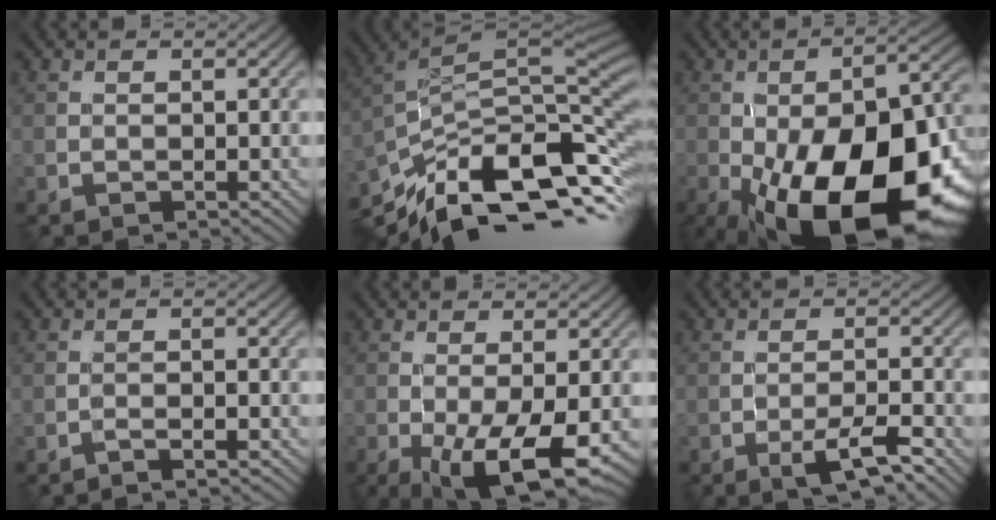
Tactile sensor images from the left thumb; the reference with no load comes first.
{"total": 14.9, "force": [-8.0, 5.3, 11.4], "torque": [-0.241, 0.001, -0.138]}
{"total": 23.2, "force": [-9.6, 11.0, 18.1], "torque": [-0.290, -0.062, -0.117]}
{"total": 1.6, "force": [-1.3, 0.2, 0.9], "torque": [-0.007, 0.005, -0.035]}
{"total": 8.6, "force": [-3.3, 3.1, 7.4], "torque": [-0.135, -0.019, -0.042]}
{"total": 4.6, "force": [-2.9, 1.0, 3.4], "torque": [-0.056, 0.007, -0.049]}